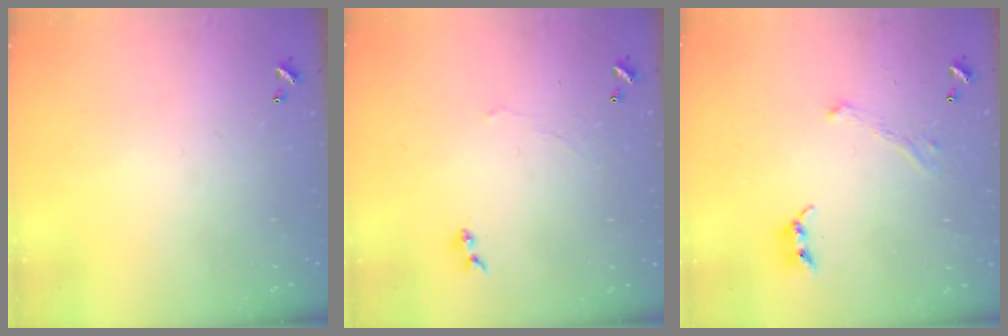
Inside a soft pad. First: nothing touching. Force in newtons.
{"total": 0.7, "press": 0.1, "slide": 0.7}
{"total": 1.8, "press": 1.6, "slide": 0.9}